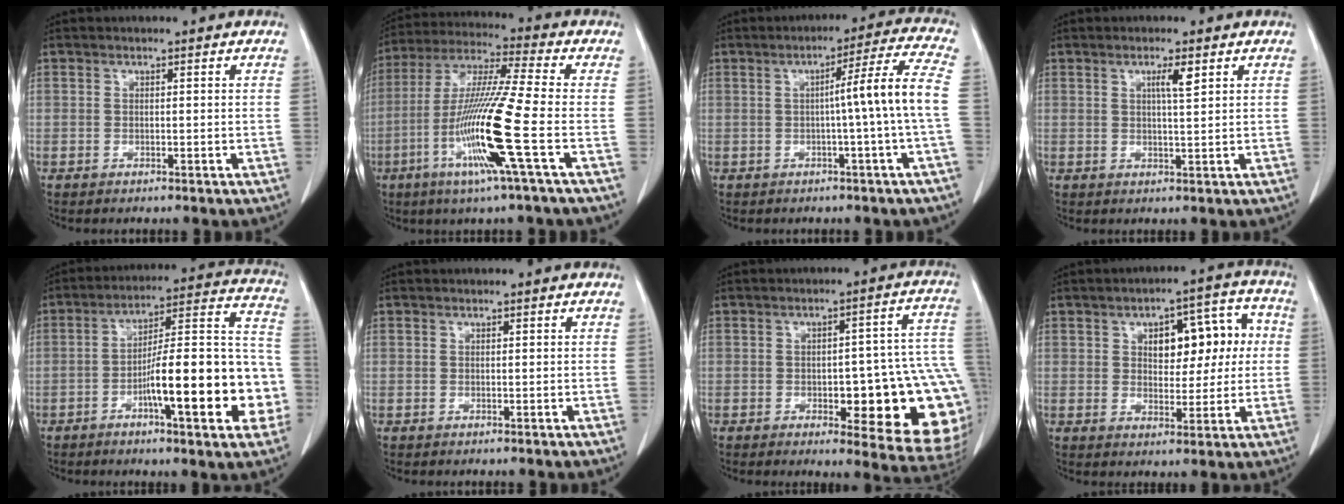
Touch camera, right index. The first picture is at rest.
{"total": 15.4, "force": [-4.7, -1.5, 14.6], "torque": [-0.293, -0.020, -0.096]}
{"total": 8.7, "force": [-0.7, -2.1, 8.4], "torque": [-0.117, 0.013, -0.007]}
{"total": 2.7, "force": [1.3, 0.0, 2.4], "torque": [-0.044, -0.002, 0.021]}
{"total": 19.7, "force": [-5.8, 3.6, 18.5], "torque": [-0.219, 0.033, -0.076]}
{"total": 0.0}
{"total": 19.8, "force": [-3.9, 4.9, 18.8], "torque": [-0.145, 0.028, -0.027]}
{"total": 9.9, "force": [1.9, 5.1, 8.3], "torque": [-0.102, 0.037, 0.034]}